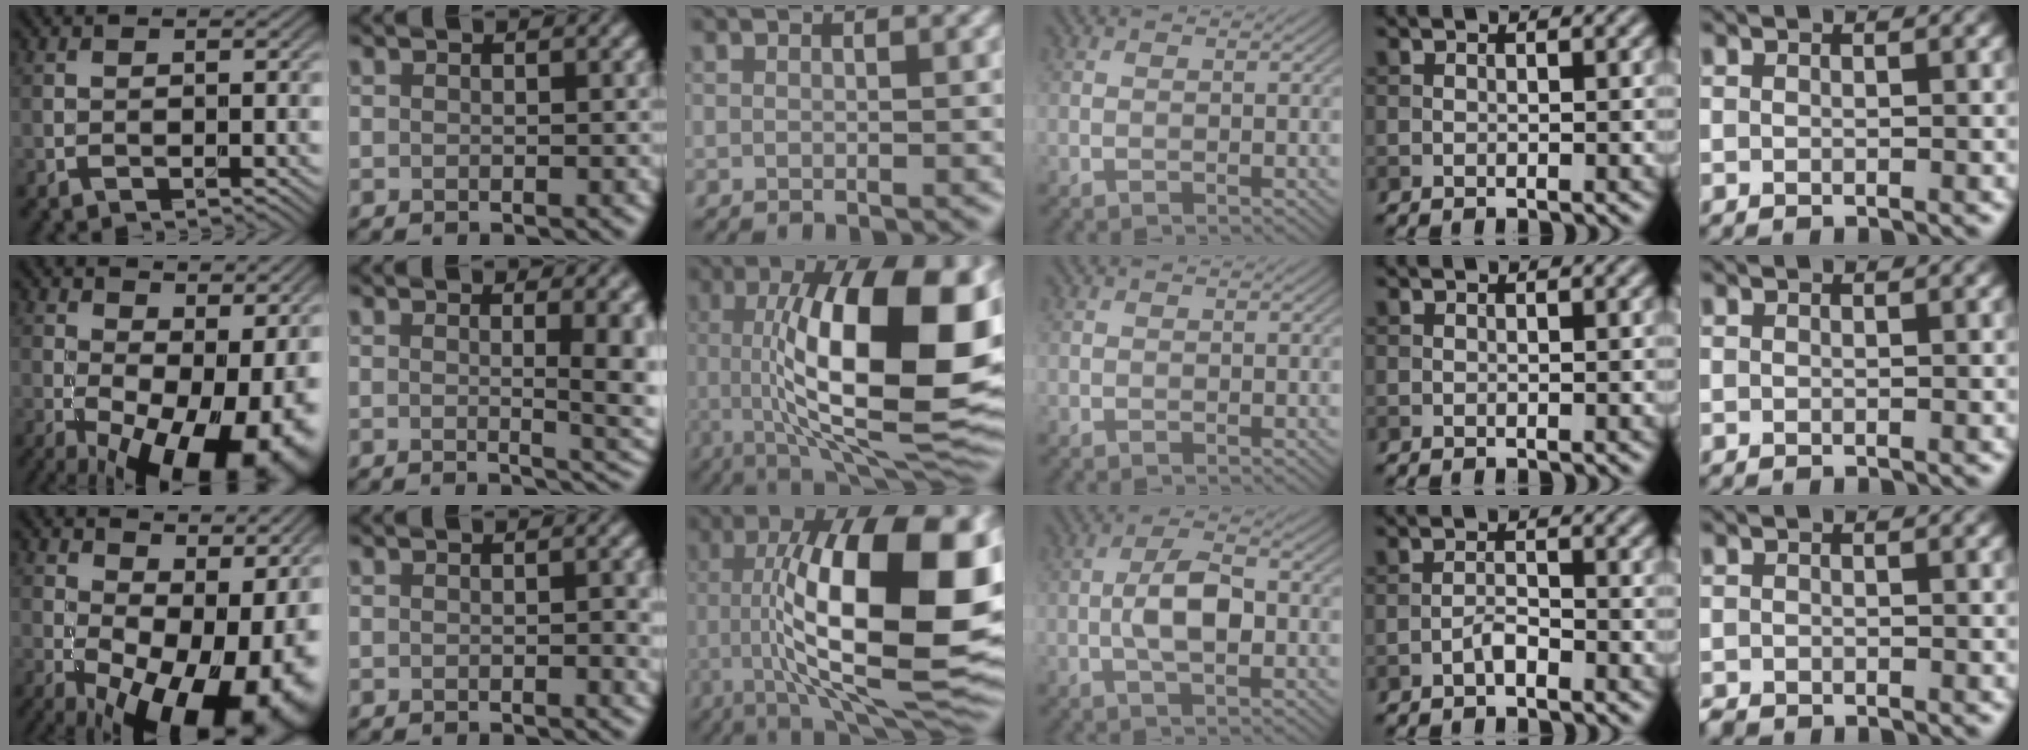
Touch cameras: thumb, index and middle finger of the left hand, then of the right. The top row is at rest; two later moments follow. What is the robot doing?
{"motion": "unscrew", "object": "dispenser bottle"}